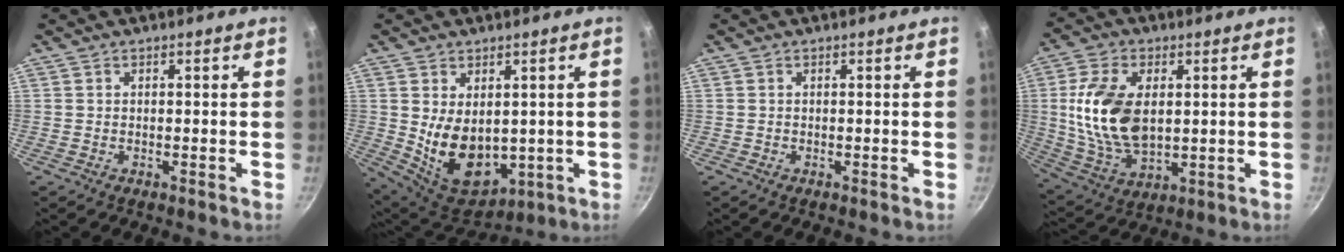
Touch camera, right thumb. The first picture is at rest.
{"total": 12.9, "force": [0.5, 8.6, 9.6], "torque": [-0.132, -0.032, 0.040]}
{"total": 0.0}
{"total": 15.8, "force": [1.9, 9.5, 12.4], "torque": [-0.223, -0.012, 0.044]}